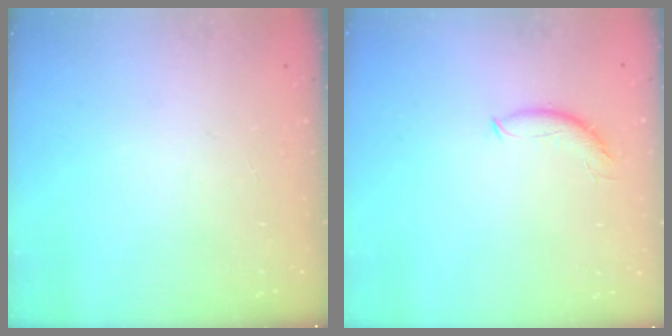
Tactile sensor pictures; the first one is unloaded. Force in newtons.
{"total": 7.5, "press": 7.5, "slide": 0.6}